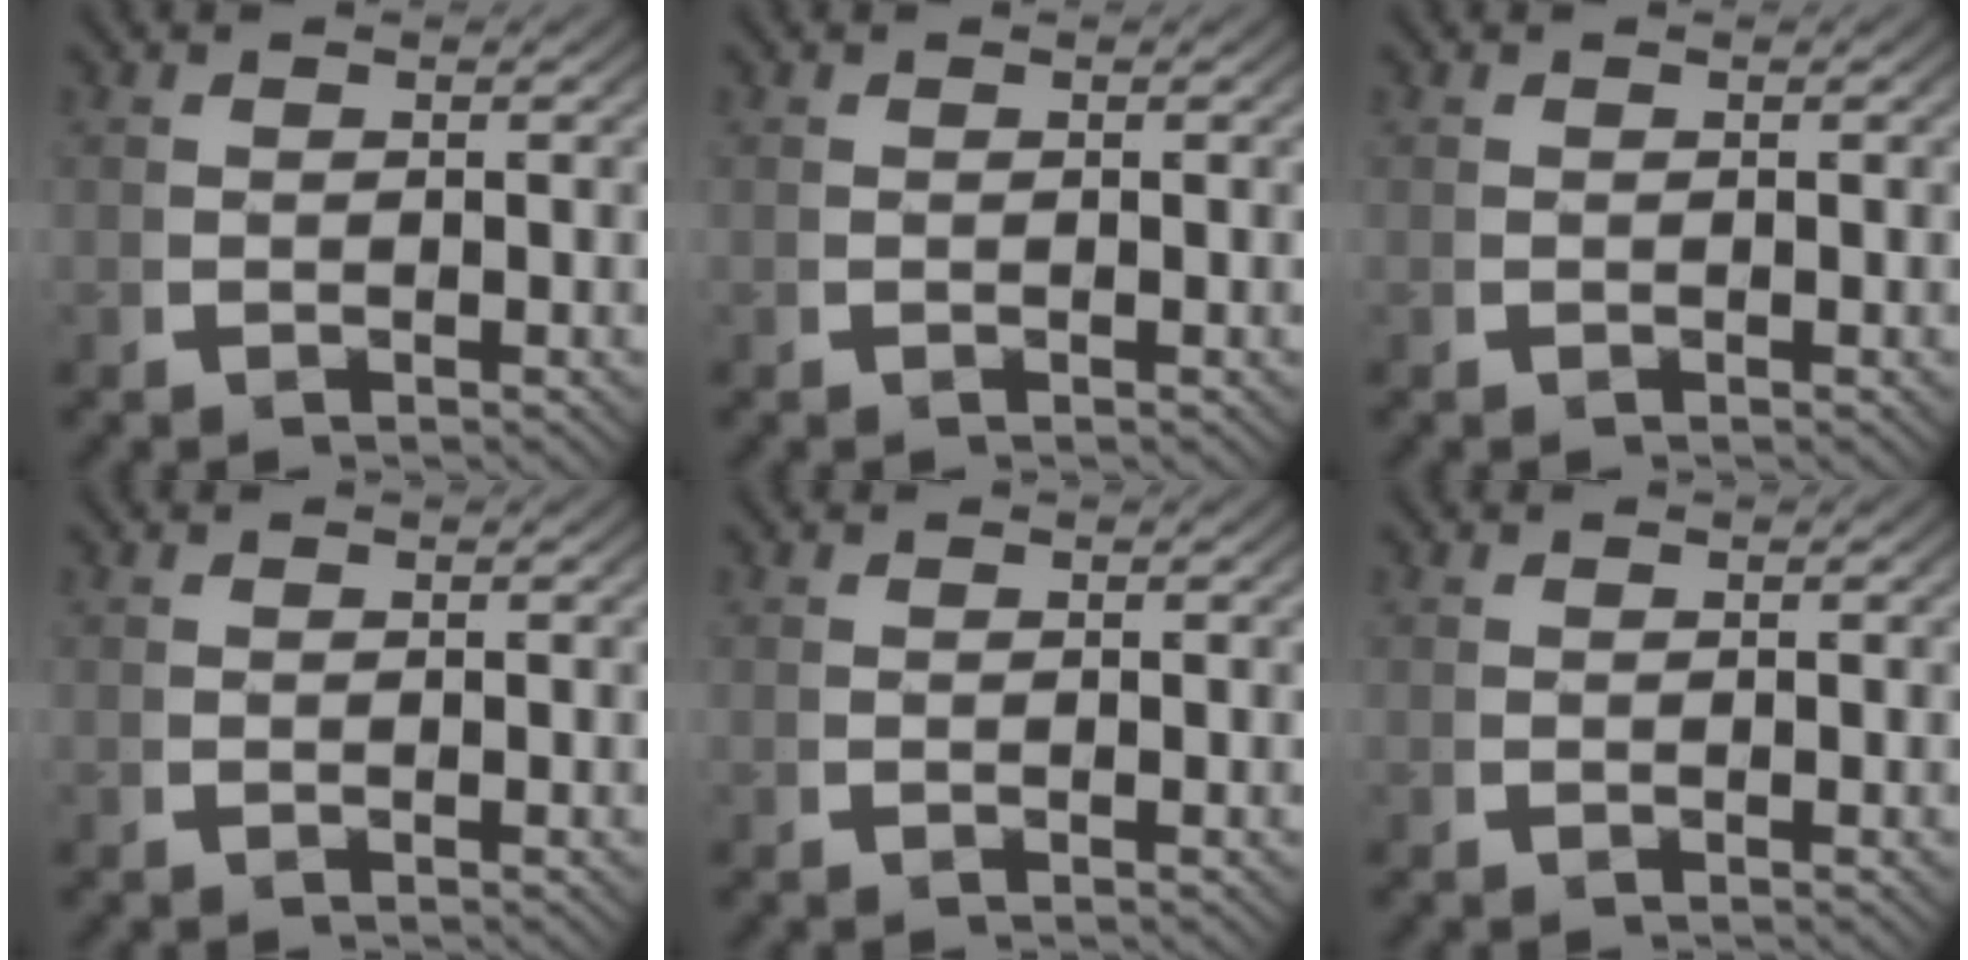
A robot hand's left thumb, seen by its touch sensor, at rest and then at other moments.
{"total": 0.0}
{"total": 0.0}
{"total": 0.0}
{"total": 0.0}
{"total": 0.0}